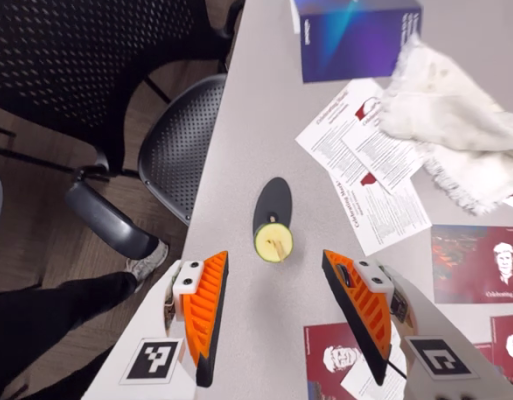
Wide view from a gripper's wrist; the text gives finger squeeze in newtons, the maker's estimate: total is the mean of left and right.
{"total": 0.0}